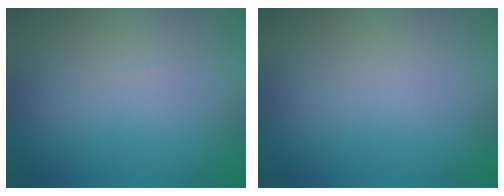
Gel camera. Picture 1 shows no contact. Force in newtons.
{"total": 0.0}